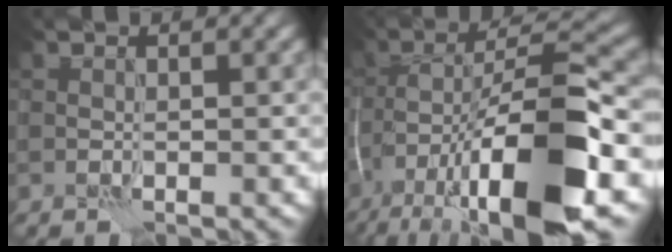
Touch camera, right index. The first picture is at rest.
{"total": 14.8, "force": [-7.2, 4.6, 12.0], "torque": [-0.211, 0.010, -0.126]}